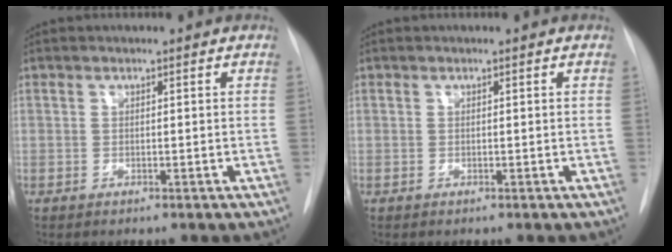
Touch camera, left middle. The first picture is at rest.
{"total": 0.0}